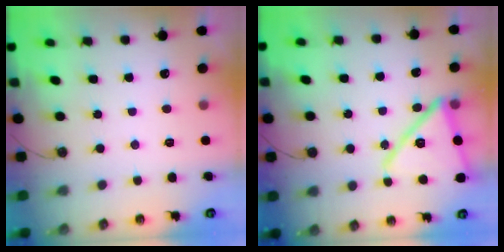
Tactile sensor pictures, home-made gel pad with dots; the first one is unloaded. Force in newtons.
{"total": 17.3, "press": 17.2, "slide": 1.5}